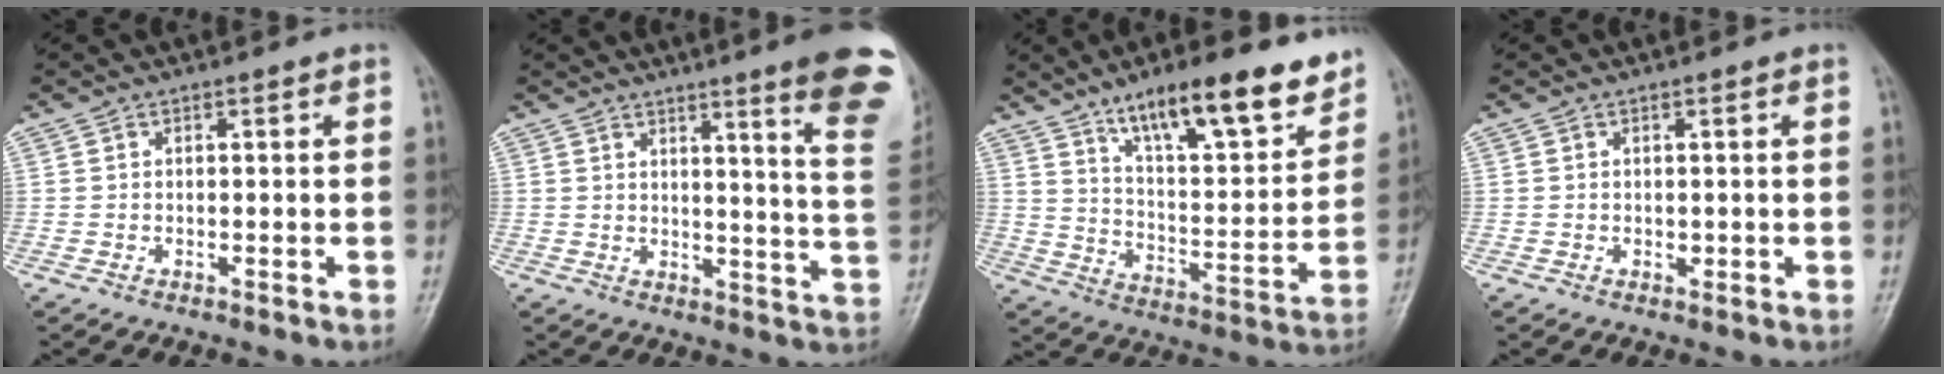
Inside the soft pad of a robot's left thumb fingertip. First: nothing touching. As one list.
[{"total": 15.5, "force": [9.6, 1.0, 12.0], "torque": [-0.127, -0.060, 0.105]}, {"total": 18.7, "force": [12.9, 5.2, 12.6], "torque": [-0.157, -0.065, 0.212]}, {"total": 0.6, "force": [0.1, 0.4, 0.5], "torque": [-0.002, 0.000, 0.004]}]